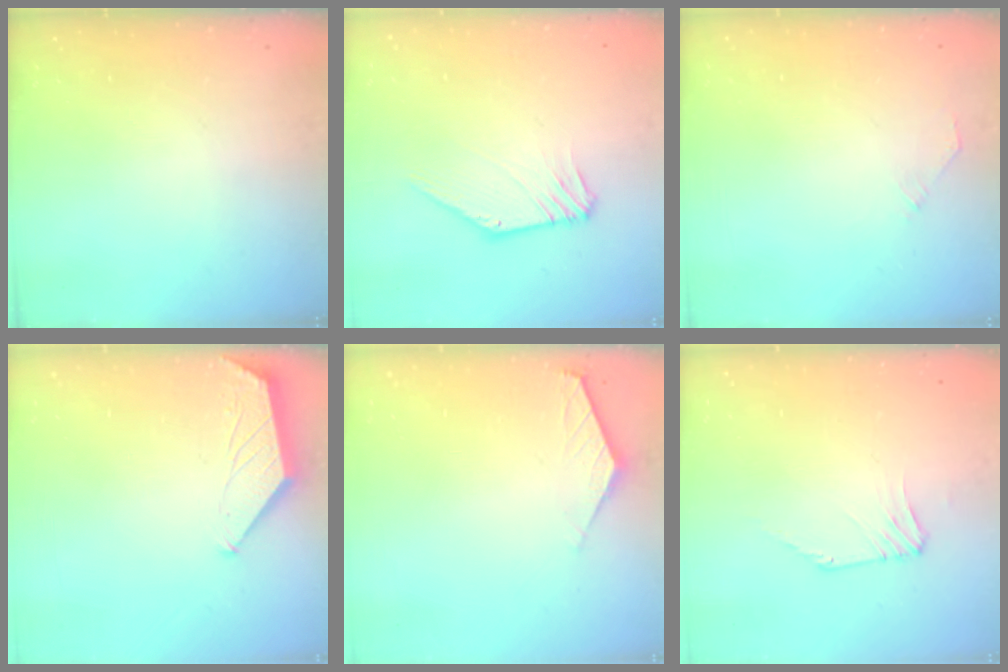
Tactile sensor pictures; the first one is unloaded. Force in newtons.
{"total": 3.4, "press": 3.4, "slide": 0.1}
{"total": 2.4, "press": 2.4, "slide": 0.5}
{"total": 1.1, "press": 1.0, "slide": 0.3}
{"total": 1.3, "press": 1.3, "slide": 0.3}
{"total": 0.0}